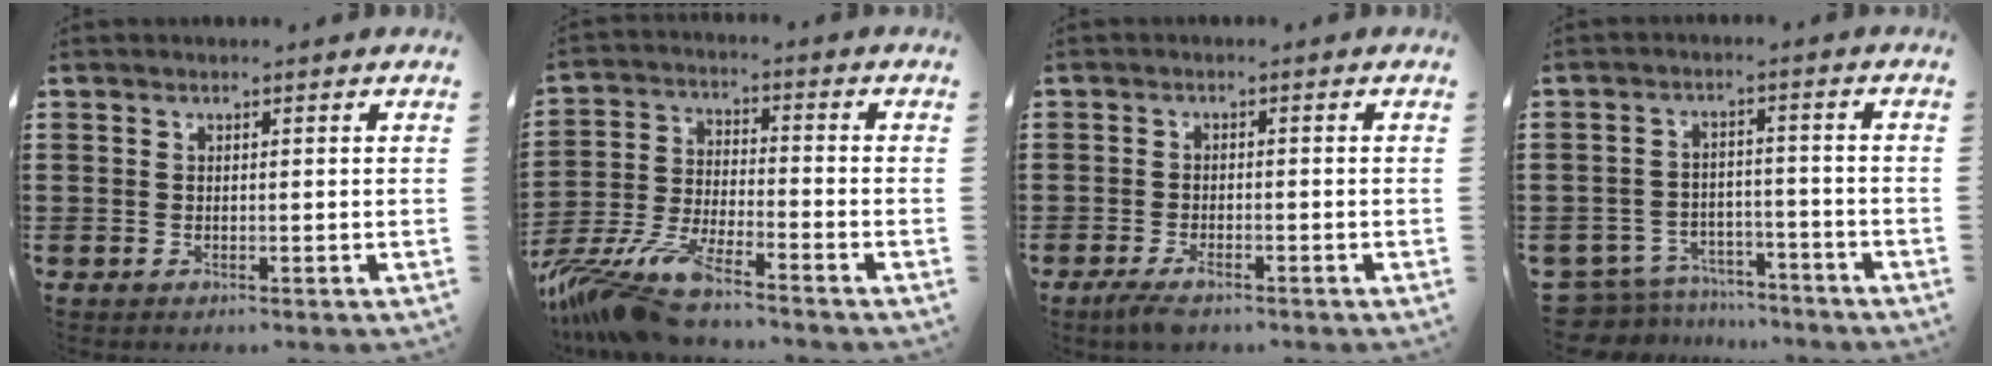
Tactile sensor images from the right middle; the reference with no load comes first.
{"total": 9.8, "force": [-8.8, 0.6, 4.4], "torque": [-0.112, -0.009, -0.179]}
{"total": 2.5, "force": [-1.8, 0.5, 1.7], "torque": [-0.043, -0.004, -0.038]}
{"total": 5.9, "force": [-5.7, 1.3, 0.5], "torque": [-0.035, 0.009, -0.125]}